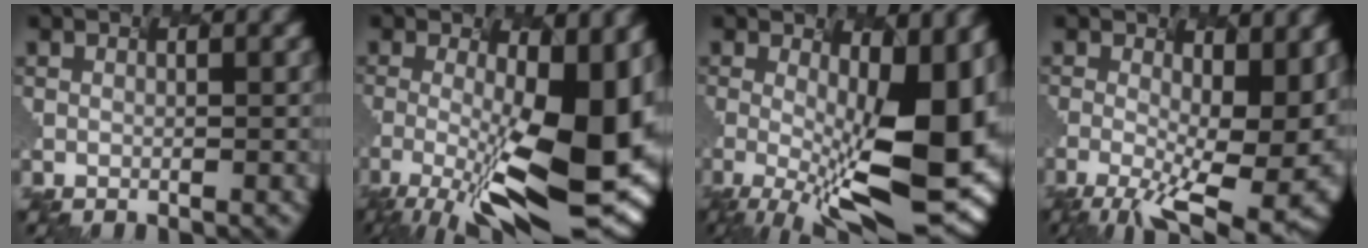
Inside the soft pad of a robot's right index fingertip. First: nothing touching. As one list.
[{"total": 12.5, "force": [-3.1, 3.1, 11.7], "torque": [-0.193, -0.019, -0.023]}, {"total": 12.2, "force": [-1.7, 3.4, 11.6], "torque": [-0.171, -0.014, 0.006]}, {"total": 10.8, "force": [-1.5, 3.7, 10.1], "torque": [-0.153, -0.029, 0.025]}]